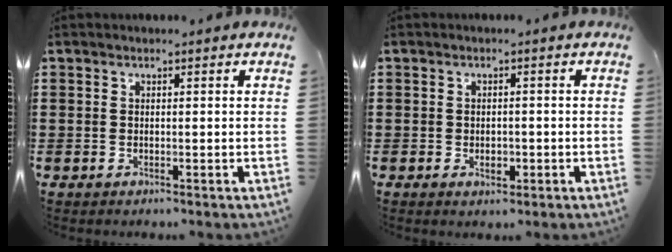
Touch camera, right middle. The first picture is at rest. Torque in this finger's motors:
{"motor_torque": [0.01, 0.01, 0.02, 0.00]}